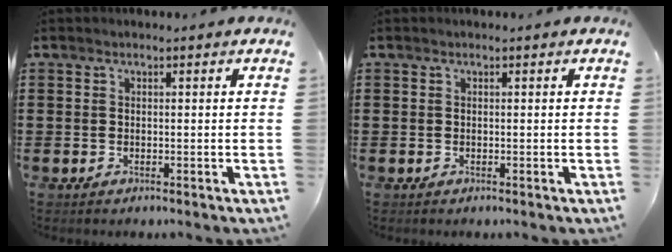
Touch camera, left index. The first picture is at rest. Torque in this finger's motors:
{"motor_torque": [0.00, 0.00, 0.00, 0.00]}